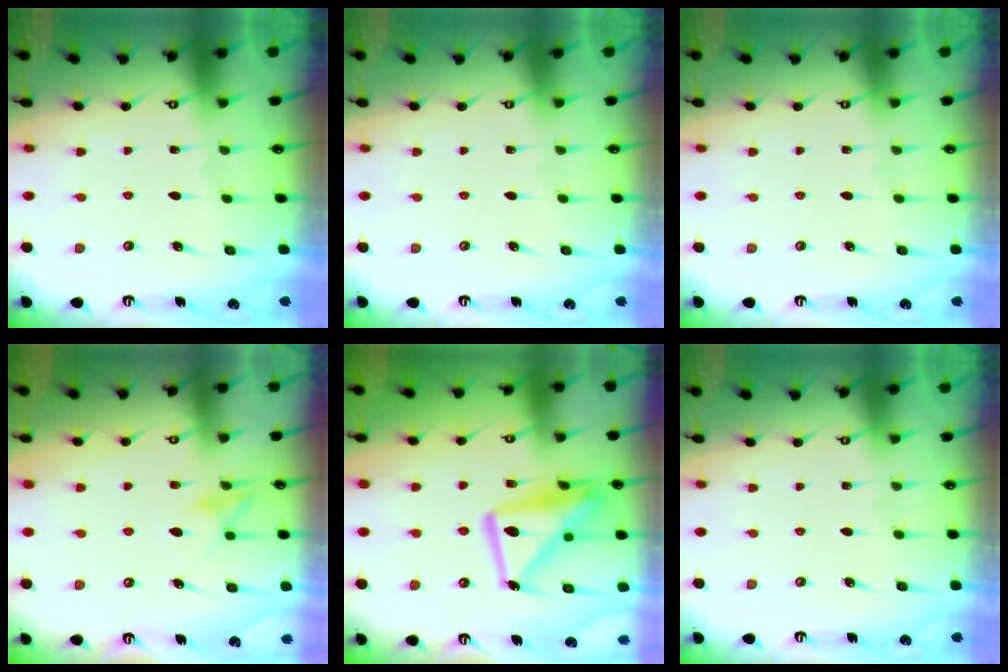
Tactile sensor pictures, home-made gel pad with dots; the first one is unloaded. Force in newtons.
{"total": 0.0}
{"total": 0.0}
{"total": 12.1, "press": 12.1, "slide": 1.2}
{"total": 15.8, "press": 15.8, "slide": 1.5}
{"total": 0.0}